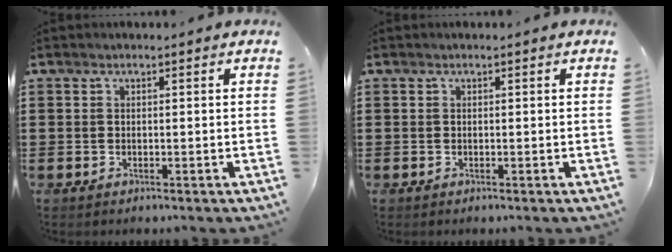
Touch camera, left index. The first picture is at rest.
{"total": 0.0}